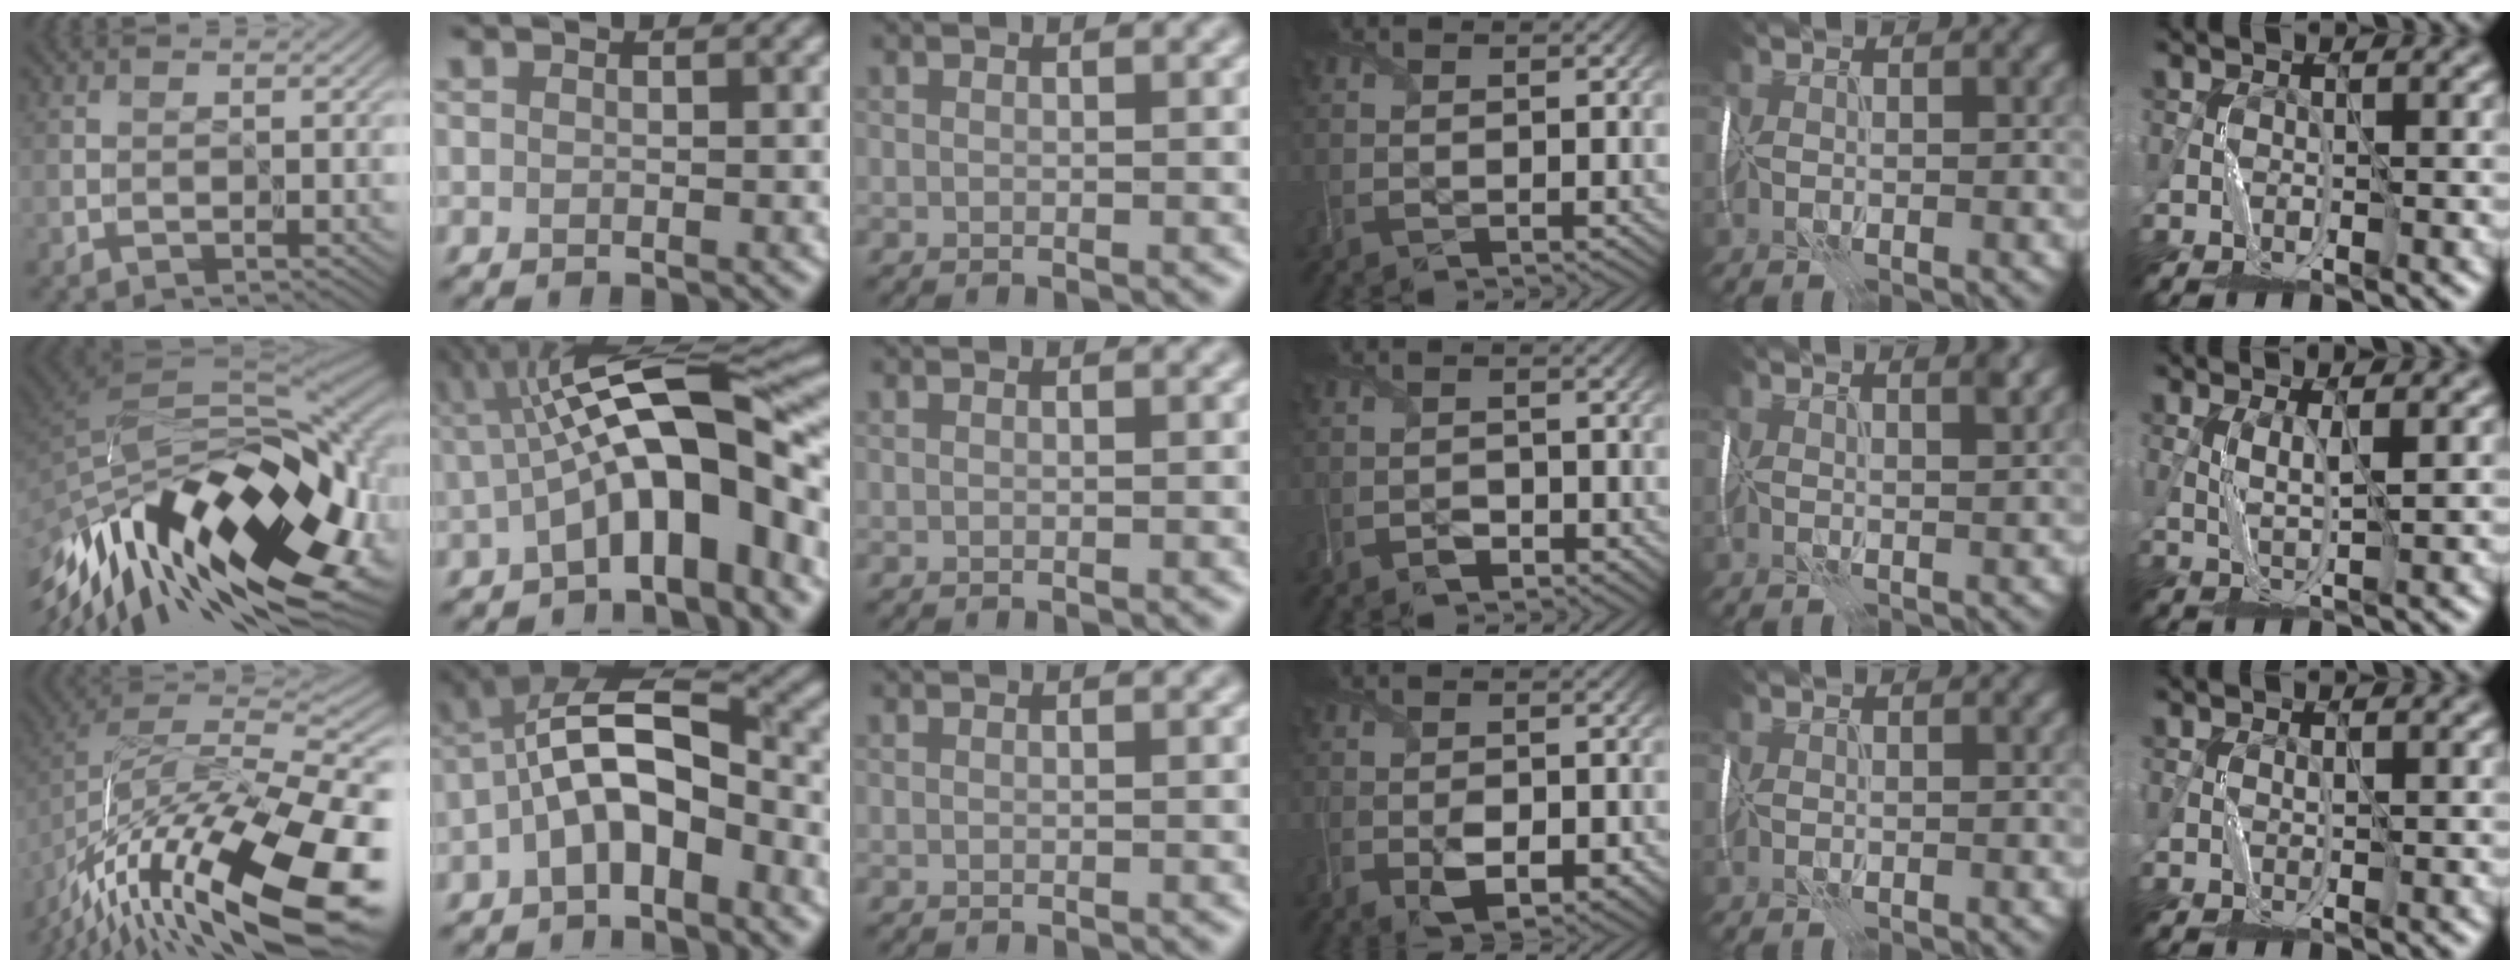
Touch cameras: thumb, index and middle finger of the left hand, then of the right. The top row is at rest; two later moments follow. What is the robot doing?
{"motion": "wrap", "object": "thread"}